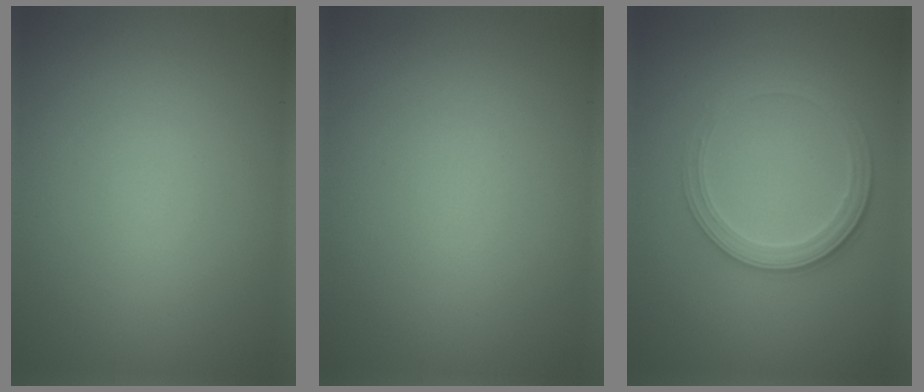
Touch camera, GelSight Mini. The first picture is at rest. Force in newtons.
{"total": 0.0}
{"total": 3.0, "press": 2.6, "slide": 1.4}